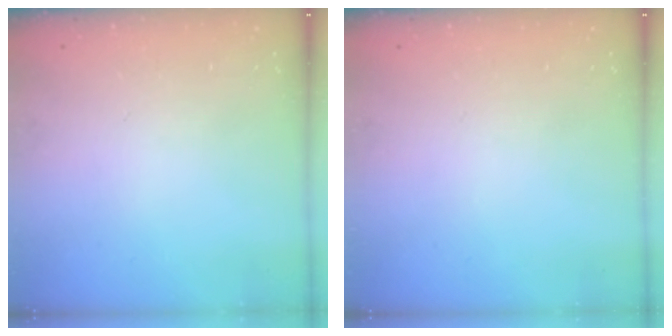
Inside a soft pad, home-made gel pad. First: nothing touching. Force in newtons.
{"total": 0.0}